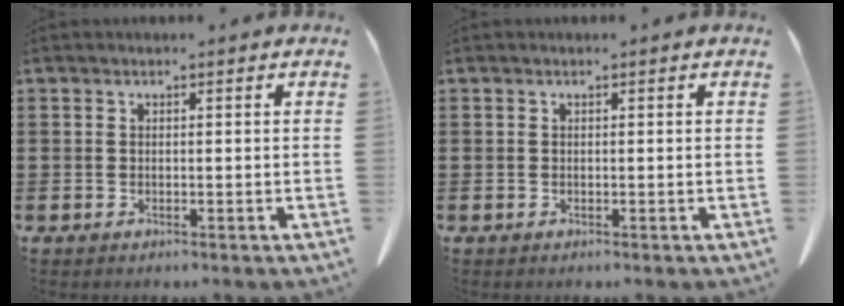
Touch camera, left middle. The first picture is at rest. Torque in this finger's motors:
{"motor_torque": [-0.06, 0.00, 0.02, -0.01]}